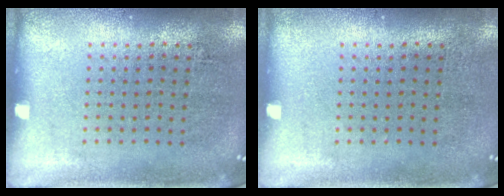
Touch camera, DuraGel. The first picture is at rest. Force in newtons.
{"total": 0.0}